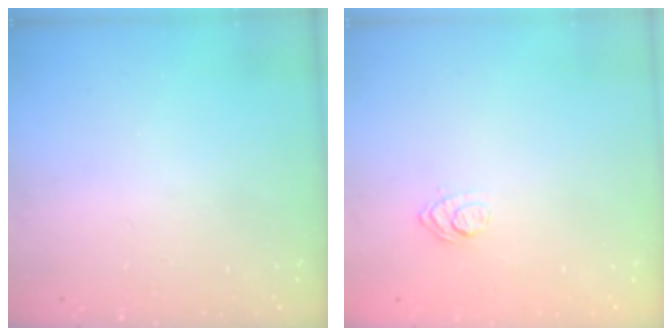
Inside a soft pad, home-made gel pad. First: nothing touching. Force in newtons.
{"total": 8.2, "press": 8.0, "slide": 1.5}